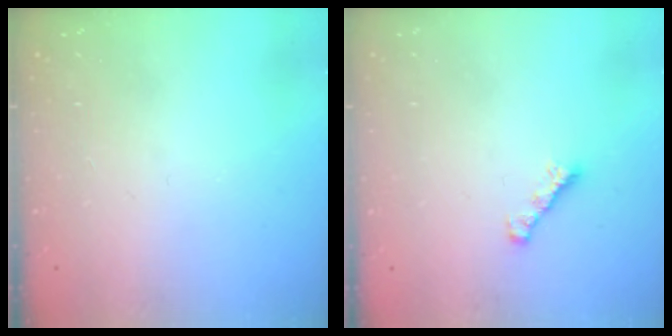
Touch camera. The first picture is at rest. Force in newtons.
{"total": 1.6, "press": 1.4, "slide": 0.6}